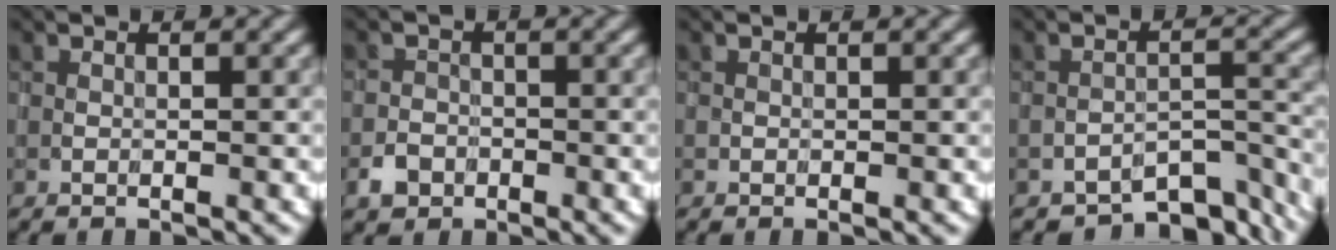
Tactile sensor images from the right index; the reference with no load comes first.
{"total": 1.8, "force": [-1.1, 1.4, 0.3], "torque": [0.002, 0.003, -0.022]}
{"total": 0.0}
{"total": 5.5, "force": [-5.0, 1.6, 1.6], "torque": [-0.012, -0.001, -0.070]}